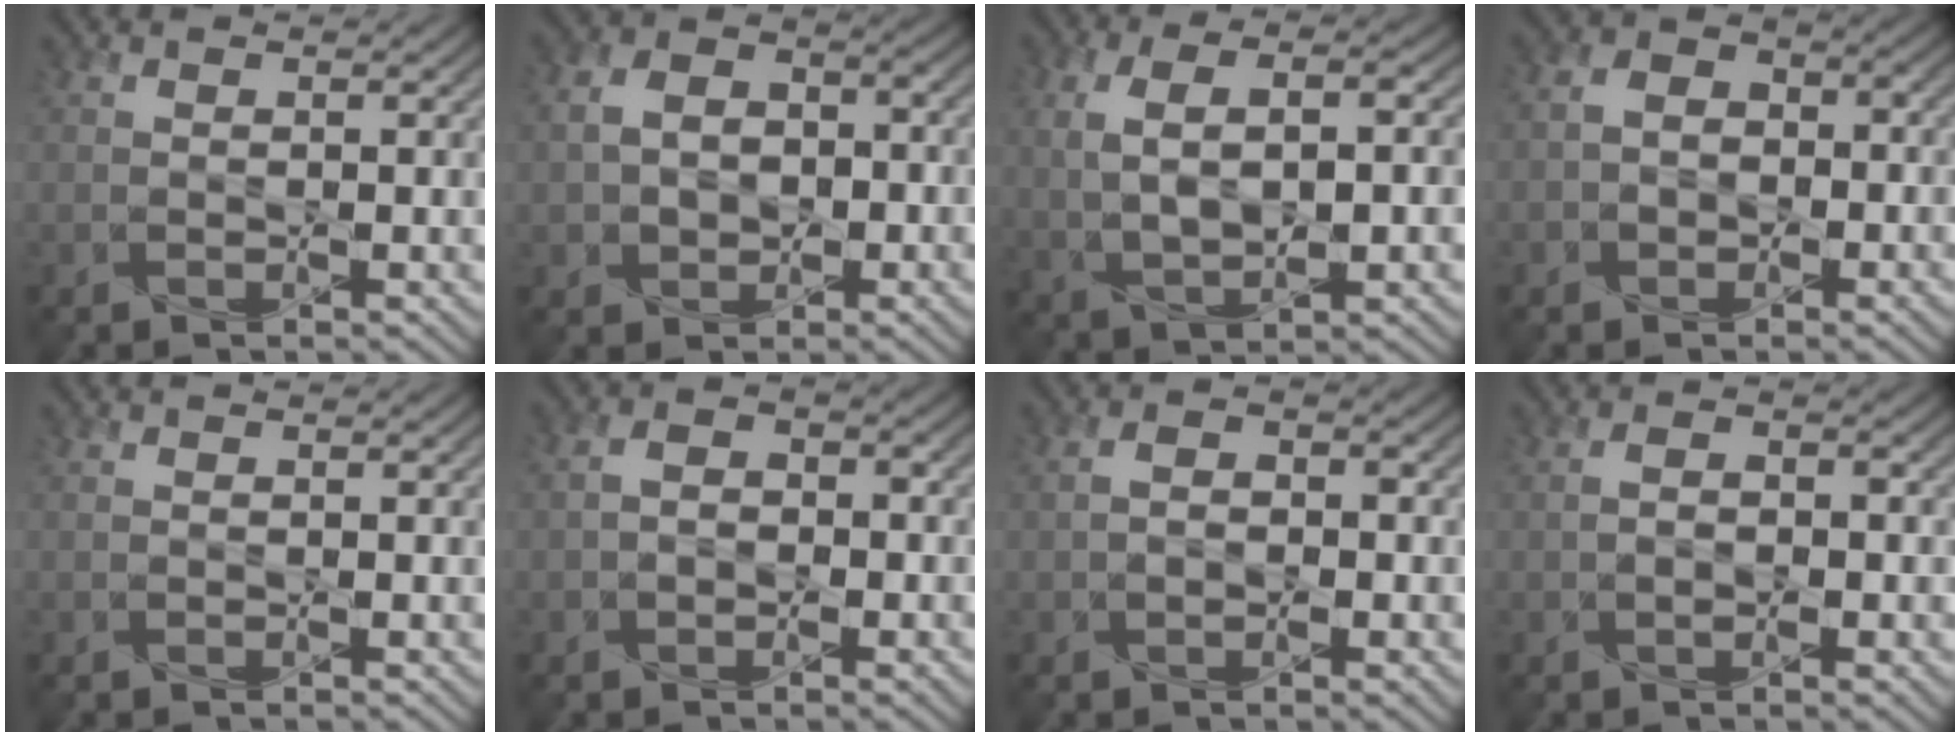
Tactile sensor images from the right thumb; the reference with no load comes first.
{"total": 7.3, "force": [-1.0, 5.7, 4.5], "torque": [-0.095, -0.006, -0.021]}
{"total": 8.9, "force": [0.5, 4.5, 7.7], "torque": [-0.167, 0.006, 0.017]}
{"total": 4.5, "force": [-1.2, 3.6, 2.5], "torque": [-0.043, -0.001, -0.028]}
{"total": 0.0}
{"total": 3.8, "force": [-0.5, 2.8, 2.4], "torque": [-0.036, 0.005, -0.023]}
{"total": 3.9, "force": [-0.1, 2.7, 2.8], "torque": [-0.025, -0.001, -0.017]}
{"total": 3.1, "force": [-0.3, 2.0, 2.4], "torque": [-0.017, -0.006, -0.009]}